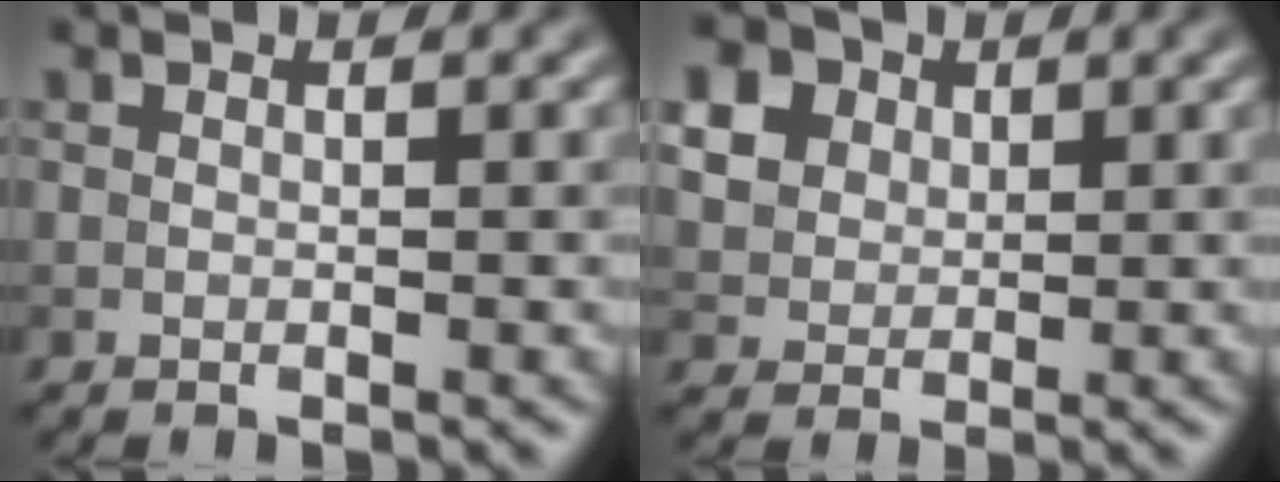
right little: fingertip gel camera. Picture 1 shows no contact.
{"total": 8.6, "force": [4.0, 6.5, 4.0], "torque": [-0.105, 0.025, 0.061]}